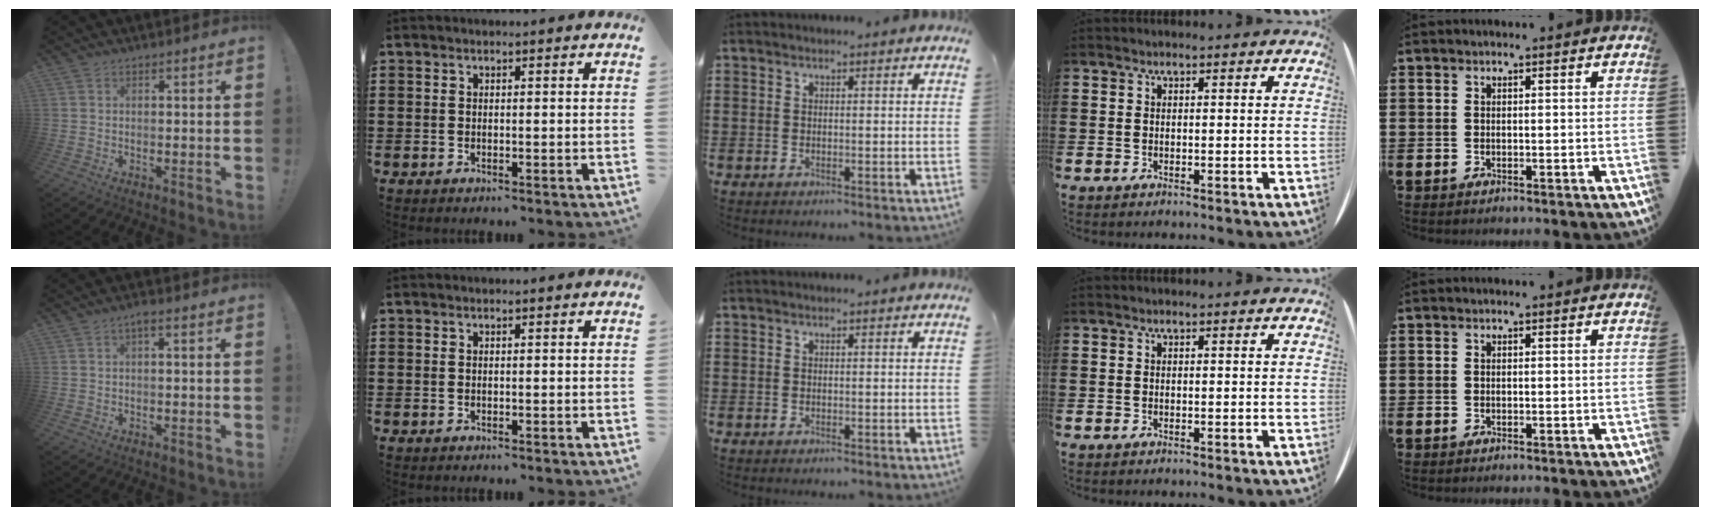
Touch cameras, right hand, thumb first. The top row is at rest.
{"thumb": {"total": 1.6, "force": [0.0, 0.3, 1.6], "torque": [-0.035, 0.006, -0.002]}}